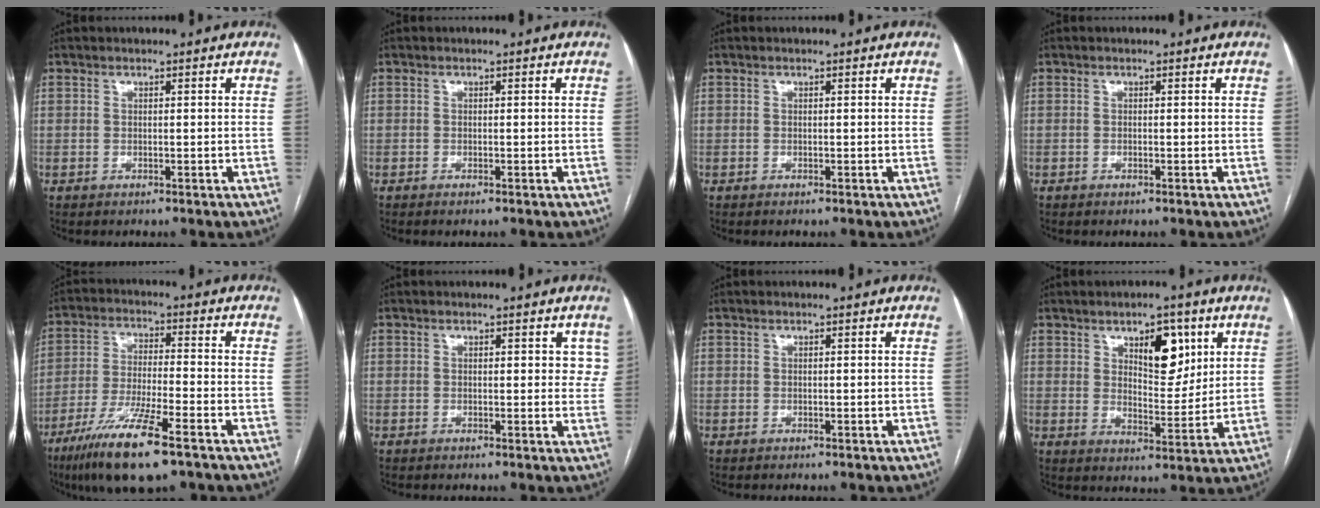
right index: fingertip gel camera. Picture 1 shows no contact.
{"total": 0.6, "force": [-0.4, 0.0, 0.4], "torque": [-0.009, -0.001, -0.007]}
{"total": 0.0}
{"total": 0.0}
{"total": 13.3, "force": [-8.3, 1.2, 10.3], "torque": [-0.202, -0.031, -0.148]}
{"total": 3.1, "force": [1.5, 1.7, 2.1], "torque": [-0.009, 0.001, 0.010]}
{"total": 0.0}
{"total": 8.4, "force": [4.0, 3.6, 6.4], "torque": [-0.095, 0.000, 0.066]}